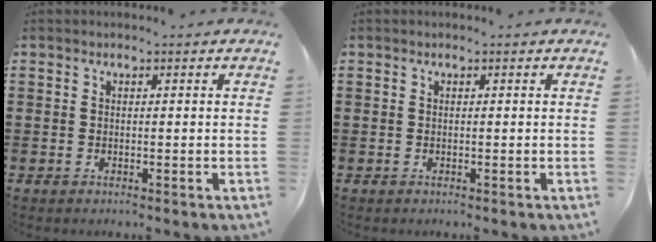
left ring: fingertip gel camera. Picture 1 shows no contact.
{"total": 0.0}